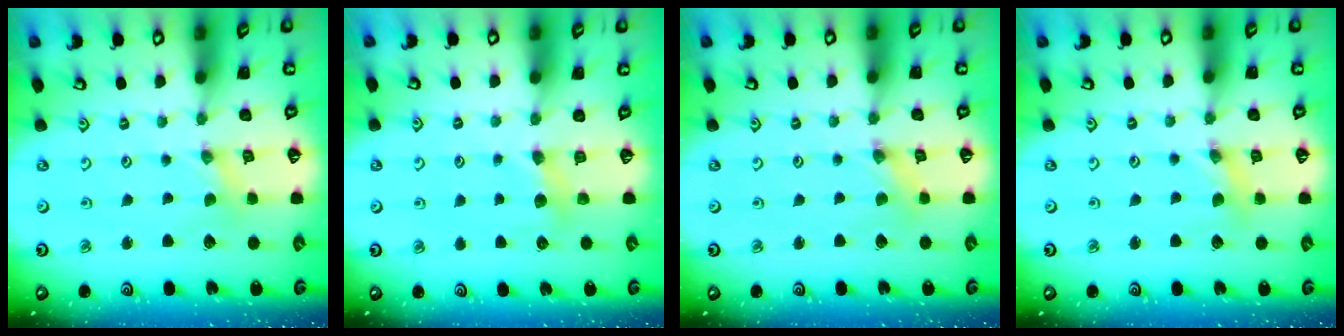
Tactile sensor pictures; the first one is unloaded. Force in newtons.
{"total": 4.6, "press": 4.6, "slide": 0.5}
{"total": 0.8, "press": 0.8, "slide": 0.2}
{"total": 2.7, "press": 2.7, "slide": 0.3}